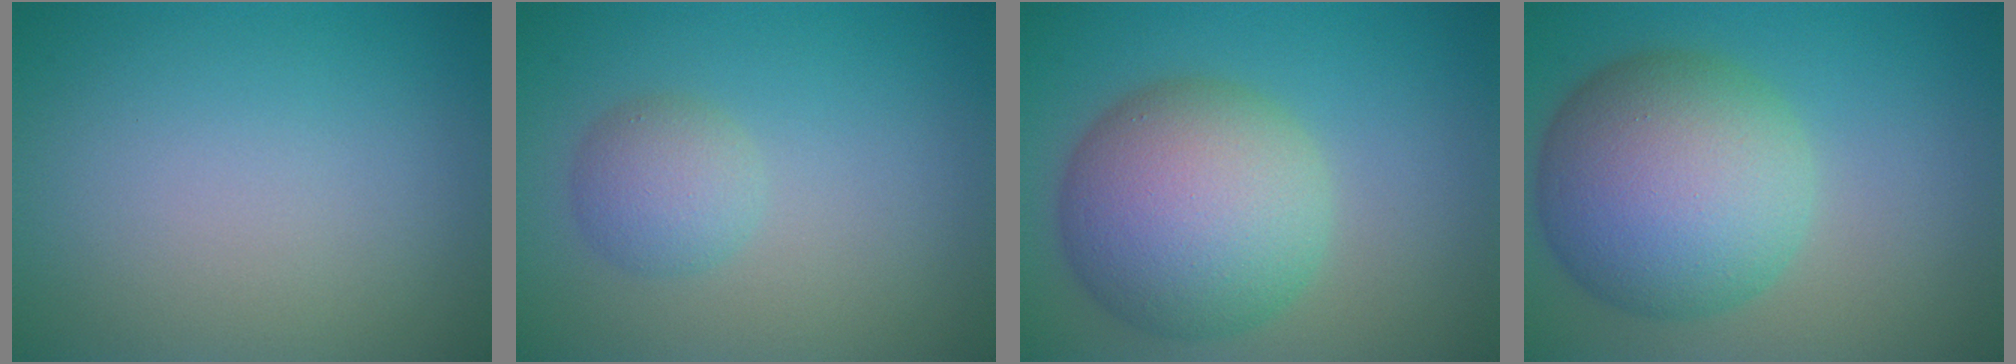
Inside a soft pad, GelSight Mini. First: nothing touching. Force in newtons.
{"total": 2.6, "press": 2.6, "slide": 0.1}
{"total": 10.0, "press": 10.0, "slide": 0.2}
{"total": 10.9, "press": 10.9, "slide": 0.2}